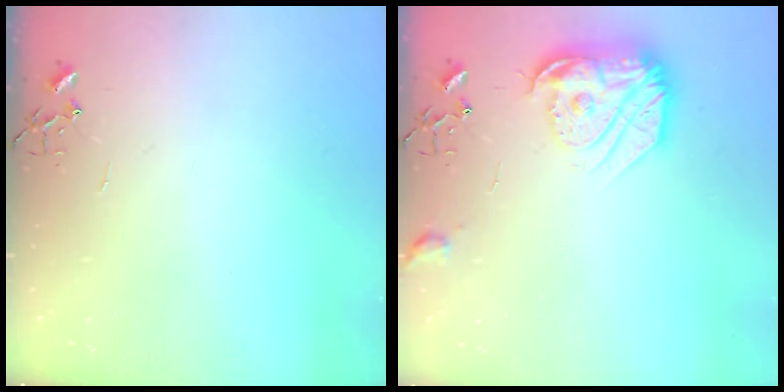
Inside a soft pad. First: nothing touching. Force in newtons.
{"total": 17.9, "press": 17.9, "slide": 1.2}